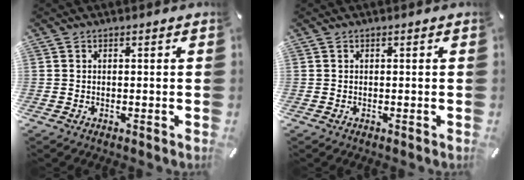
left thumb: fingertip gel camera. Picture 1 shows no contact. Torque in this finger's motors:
{"motor_torque": [0.00, 0.00, -0.01, 0.03, 0.00]}